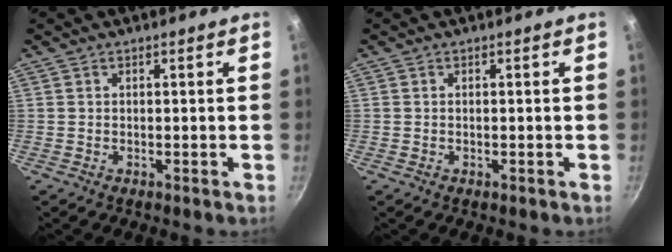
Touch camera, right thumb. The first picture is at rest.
{"total": 0.0}